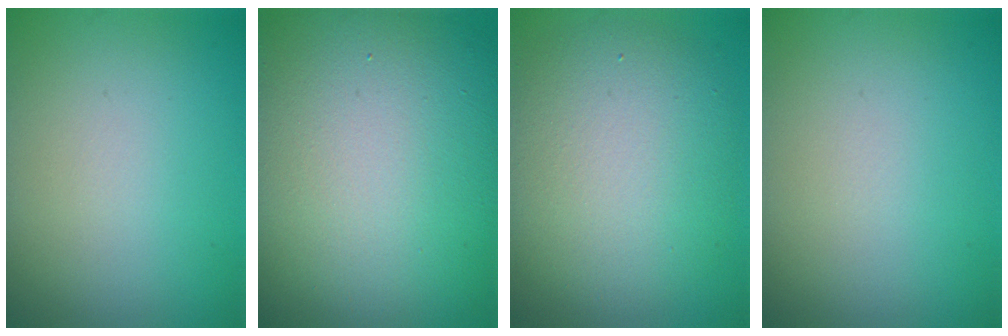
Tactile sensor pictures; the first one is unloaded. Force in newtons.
{"total": 17.7, "press": 17.7, "slide": 1.2}
{"total": 8.5, "press": 8.5, "slide": 0.8}
{"total": 0.0}